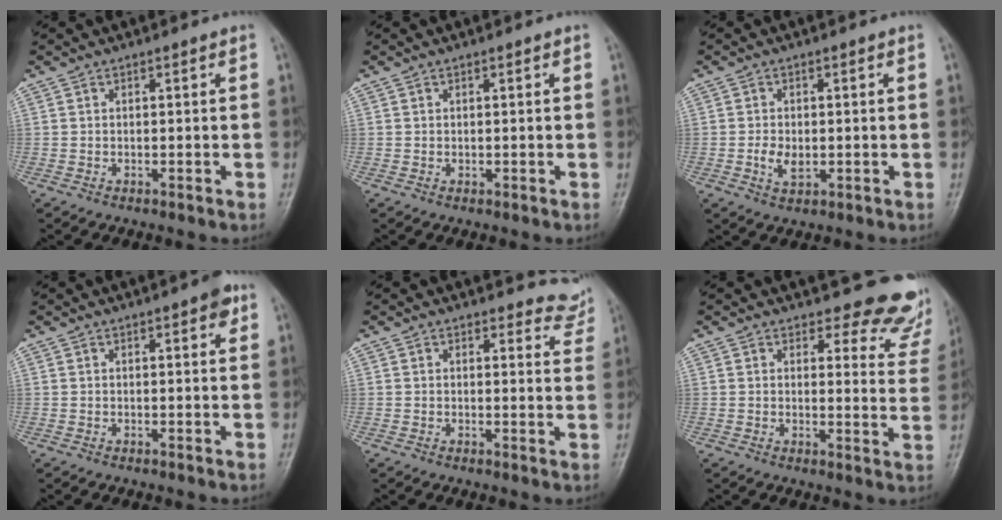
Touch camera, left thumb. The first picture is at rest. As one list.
[{"total": 0.6, "force": [0.2, 0.4, 0.4], "torque": [-0.004, 0.001, 0.003]}, {"total": 3.5, "force": [-0.5, 2.2, 2.6], "torque": [-0.046, -0.004, -0.007]}, {"total": 2.8, "force": [1.5, 1.0, 2.2], "torque": [-0.021, -0.002, 0.014]}, {"total": 5.4, "force": [5.1, 1.8, -0.2], "torque": [0.039, -0.037, 0.031]}, {"total": 12.7, "force": [11.7, 4.4, 2.0], "torque": [0.032, -0.102, 0.102]}]